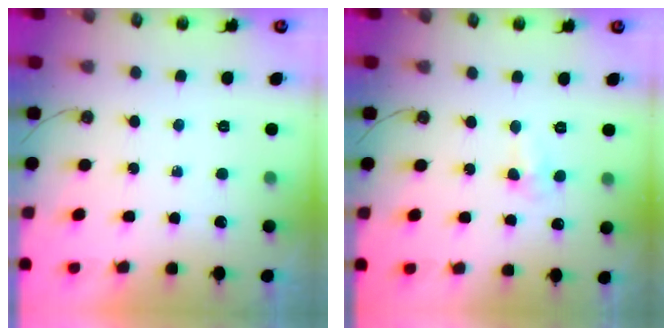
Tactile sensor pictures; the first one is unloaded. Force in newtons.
{"total": 3.9, "press": 3.9, "slide": 0.6}